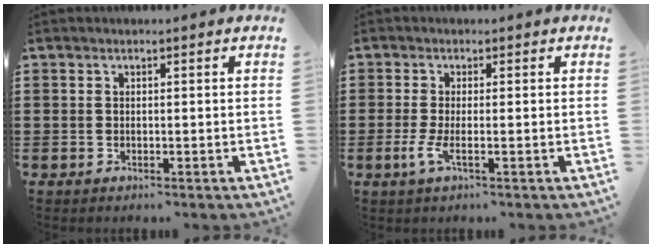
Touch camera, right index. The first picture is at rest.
{"total": 2.8, "force": [-0.8, 0.4, 2.6], "torque": [-0.067, -0.010, -0.022]}